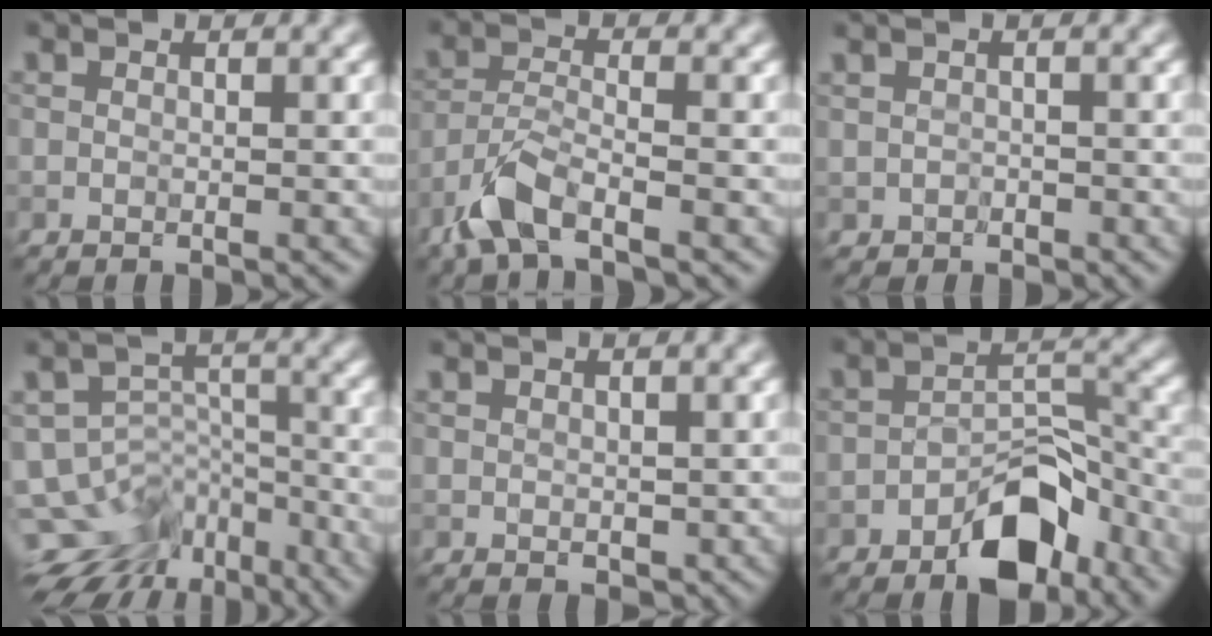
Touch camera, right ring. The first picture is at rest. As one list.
[{"total": 4.8, "force": [-3.4, 1.6, 3.0], "torque": [-0.058, -0.003, -0.075]}, {"total": 0.6, "force": [0.0, 0.6, 0.0], "torque": [0.007, -0.002, -0.003]}, {"total": 12.7, "force": [-9.2, 7.5, 4.8], "torque": [-0.081, -0.001, -0.119]}, {"total": 1.1, "force": [0.6, 0.7, 0.5], "torque": [-0.005, -0.003, 0.010]}, {"total": 6.8, "force": [-4.2, 3.1, 4.4], "torque": [-0.054, 0.008, -0.069]}]